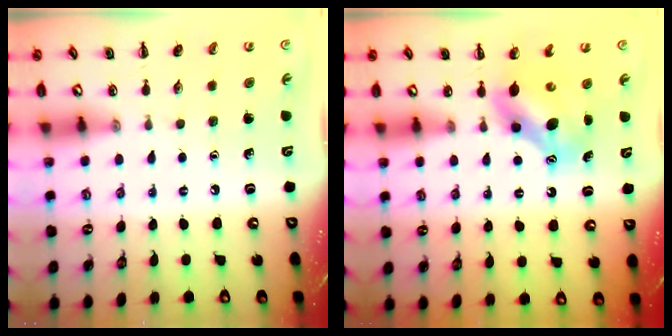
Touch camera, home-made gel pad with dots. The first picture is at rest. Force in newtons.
{"total": 7.3, "press": 7.1, "slide": 1.6}